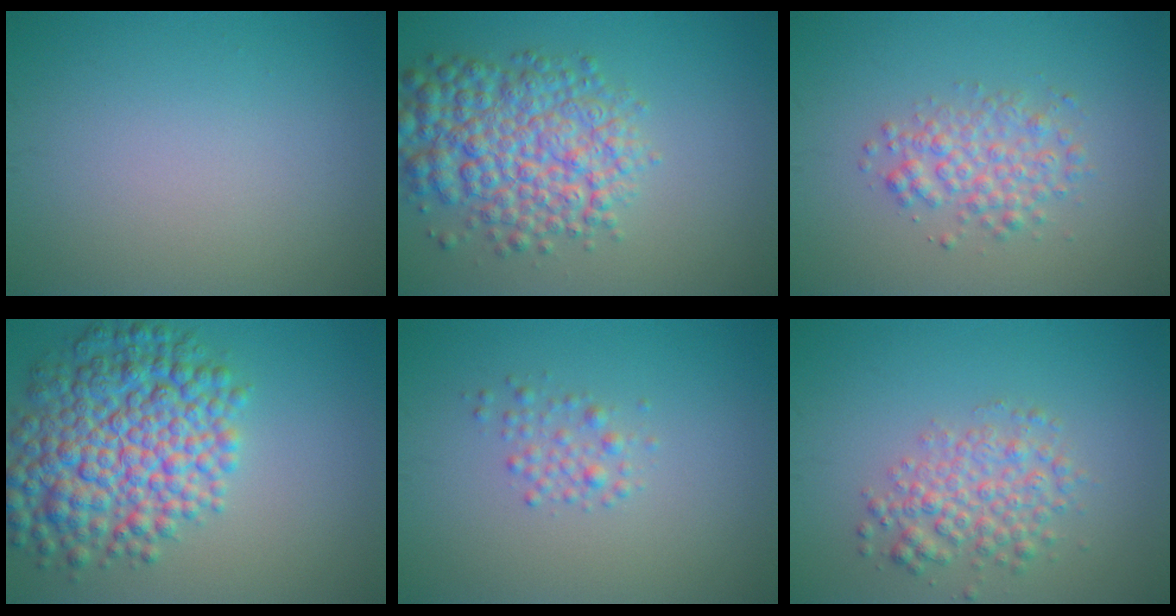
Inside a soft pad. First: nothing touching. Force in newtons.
{"total": 7.5, "press": 7.5, "slide": 0.2}
{"total": 3.0, "press": 3.0, "slide": 0.1}
{"total": 9.6, "press": 9.6, "slide": 0.1}
{"total": 1.6, "press": 1.6, "slide": 0.1}
{"total": 3.6, "press": 3.6, "slide": 0.1}